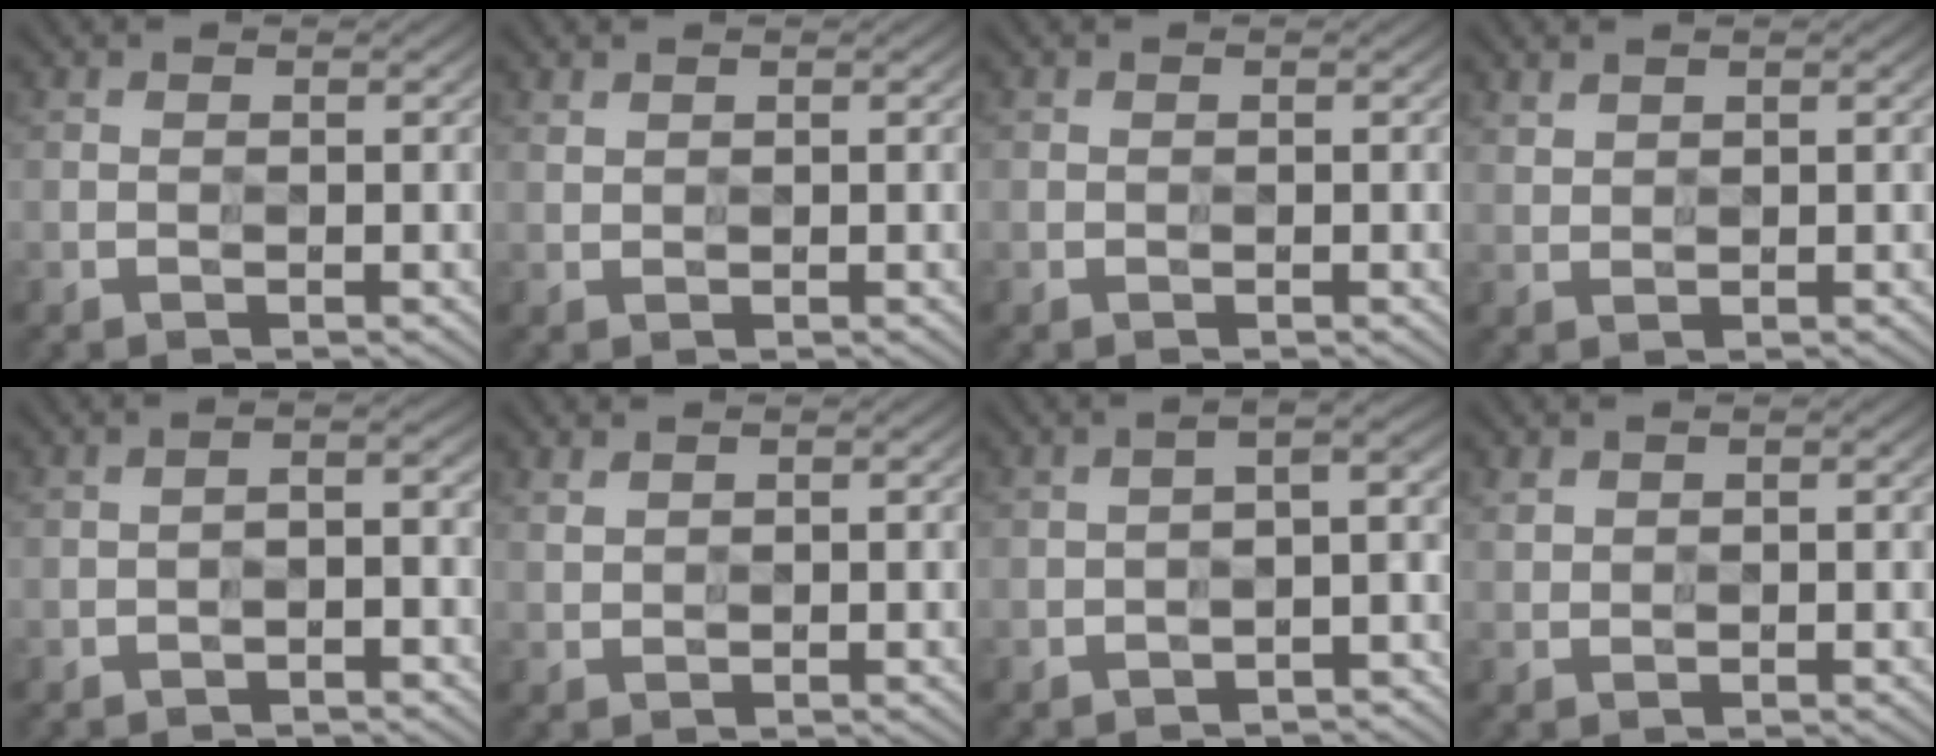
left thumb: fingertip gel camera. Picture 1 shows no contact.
{"total": 1.1, "force": [1.1, 0.2, 0.1], "torque": [-0.006, 0.003, 0.027]}
{"total": 0.0}
{"total": 2.1, "force": [1.9, 0.8, 0.3], "torque": [-0.013, 0.002, 0.045]}
{"total": 4.8, "force": [-2.8, 1.7, 3.5], "torque": [-0.049, 0.001, -0.041]}
{"total": 1.7, "force": [1.6, 0.5, 0.4], "torque": [-0.016, 0.003, 0.039]}
{"total": 7.9, "force": [-4.0, 2.9, 6.2], "torque": [-0.065, 0.001, -0.049]}
{"total": 1.6, "force": [1.4, 0.8, 0.1], "torque": [-0.008, 0.001, 0.032]}